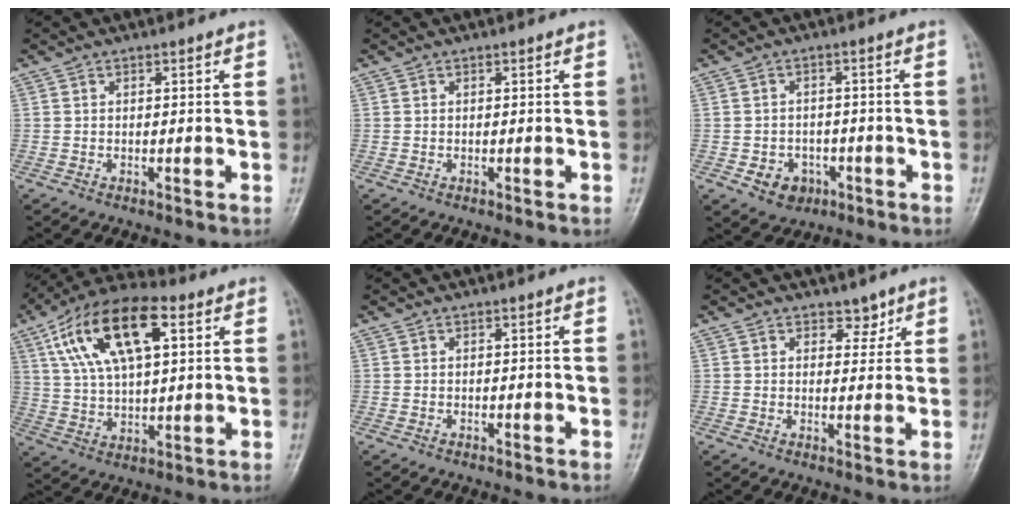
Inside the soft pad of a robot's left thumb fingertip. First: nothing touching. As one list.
[{"total": 0.0}, {"total": 5.4, "force": [-2.1, 4.5, 2.2], "torque": [-0.014, 0.016, -0.025]}, {"total": 18.2, "force": [7.0, 8.6, 14.5], "torque": [-0.252, 0.007, 0.122]}, {"total": 0.0}, {"total": 3.1, "force": [2.1, 2.0, 0.9], "torque": [0.012, -0.012, 0.029]}]